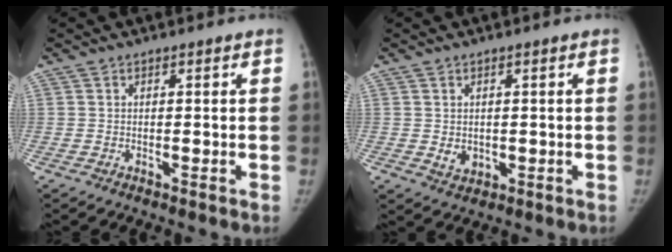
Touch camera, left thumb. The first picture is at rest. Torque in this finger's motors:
{"motor_torque": [-0.01, 0.03, 0.26, -0.18, 0.08]}